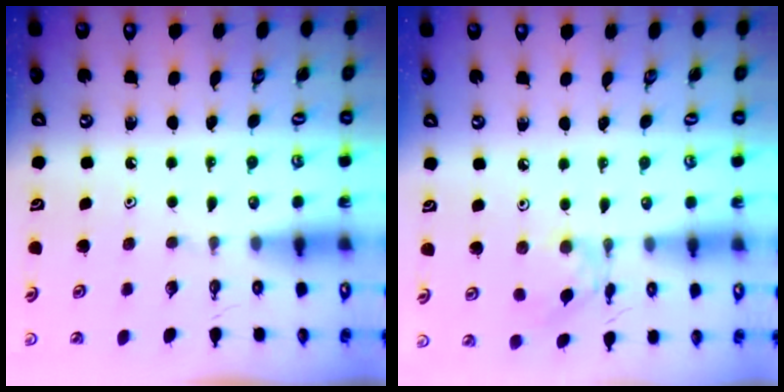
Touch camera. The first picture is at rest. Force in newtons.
{"total": 3.9, "press": 3.9, "slide": 0.3}